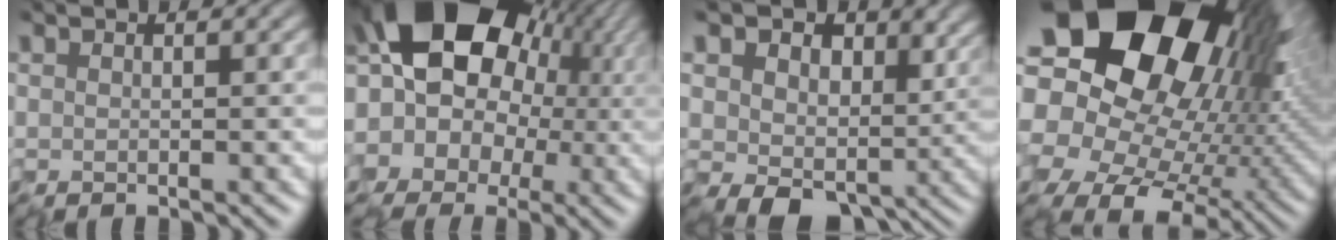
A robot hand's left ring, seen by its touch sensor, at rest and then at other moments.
{"total": 20.1, "force": [5.7, 15.5, 11.5], "torque": [-0.194, 0.061, 0.047]}
{"total": 11.0, "force": [2.5, 8.1, 7.0], "torque": [-0.089, 0.015, 0.033]}
{"total": 21.4, "force": [6.2, 15.0, 13.9], "torque": [-0.241, 0.012, 0.114]}